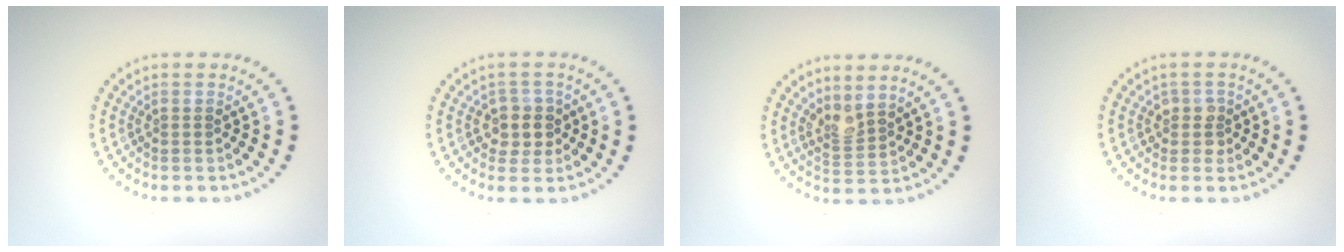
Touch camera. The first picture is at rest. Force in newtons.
{"total": 2.4, "press": 2.1, "slide": 1.2}
{"total": 2.1, "press": 1.5, "slide": 1.4}
{"total": 1.6, "press": 1.4, "slide": 0.7}